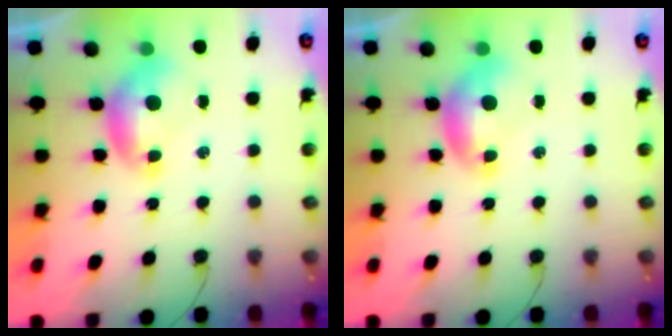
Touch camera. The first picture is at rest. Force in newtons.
{"total": 0.0}